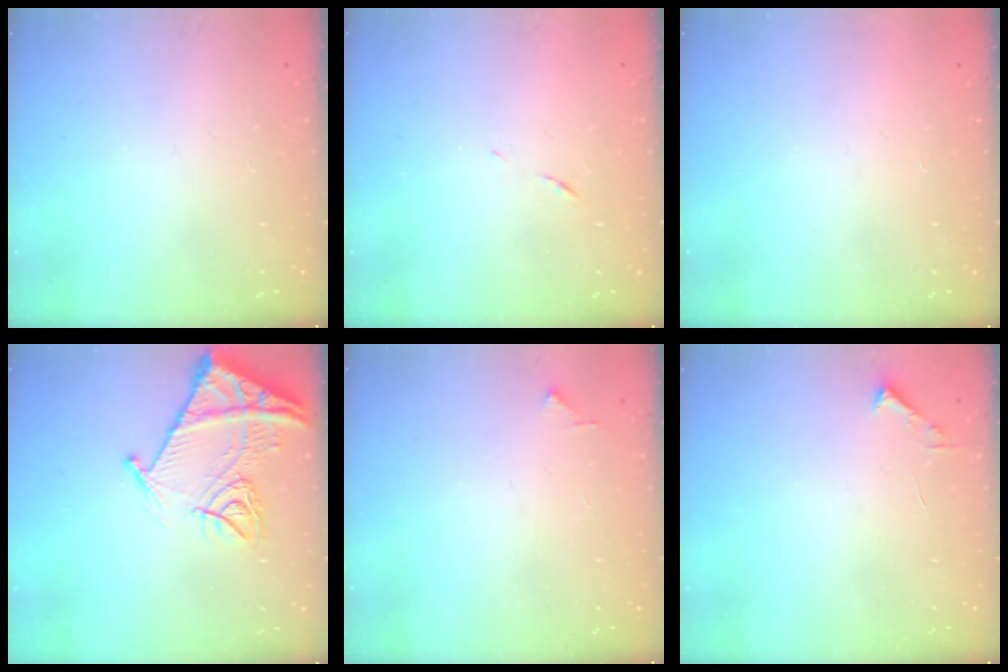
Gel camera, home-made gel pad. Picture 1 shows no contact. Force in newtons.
{"total": 5.0, "press": 5.0, "slide": 0.3}
{"total": 1.5, "press": 1.5, "slide": 0.1}
{"total": 14.9, "press": 14.8, "slide": 1.6}
{"total": 3.4, "press": 3.4, "slide": 0.4}
{"total": 1.7, "press": 1.7, "slide": 0.2}